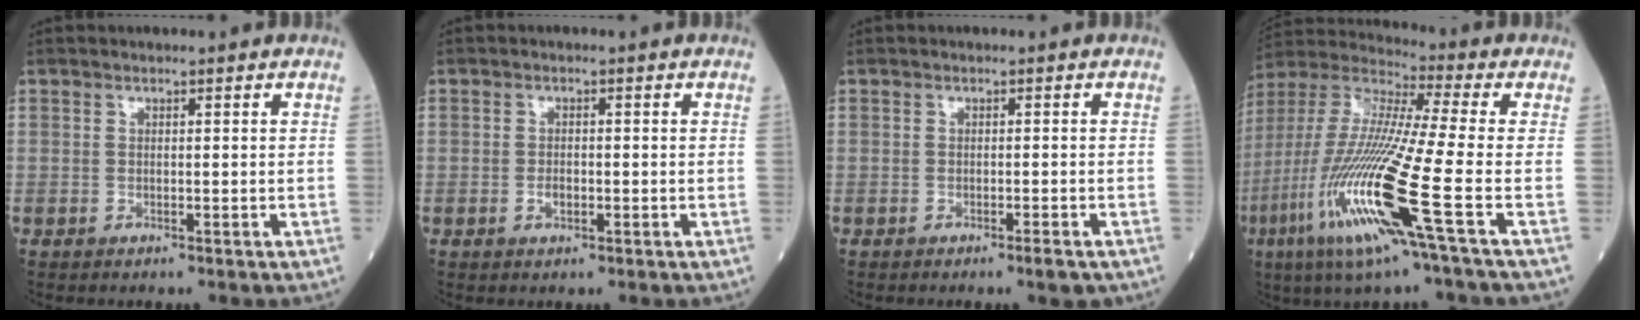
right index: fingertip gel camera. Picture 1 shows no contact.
{"total": 1.6, "force": [-0.6, 0.8, 1.2], "torque": [-0.023, 0.002, -0.009]}
{"total": 2.0, "force": [-1.3, 0.2, 1.5], "torque": [-0.021, -0.002, -0.015]}
{"total": 19.3, "force": [-7.4, -0.5, 17.9], "torque": [-0.404, -0.037, -0.154]}